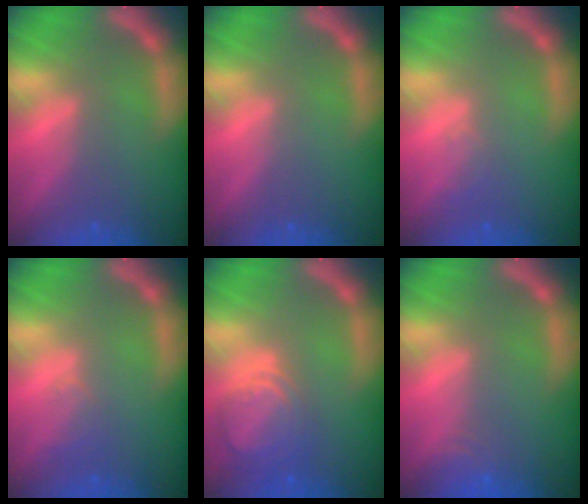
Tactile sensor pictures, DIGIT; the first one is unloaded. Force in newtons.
{"total": 0.0}
{"total": 1.0}
{"total": 1.5}
{"total": 5.6}
{"total": 2.4}